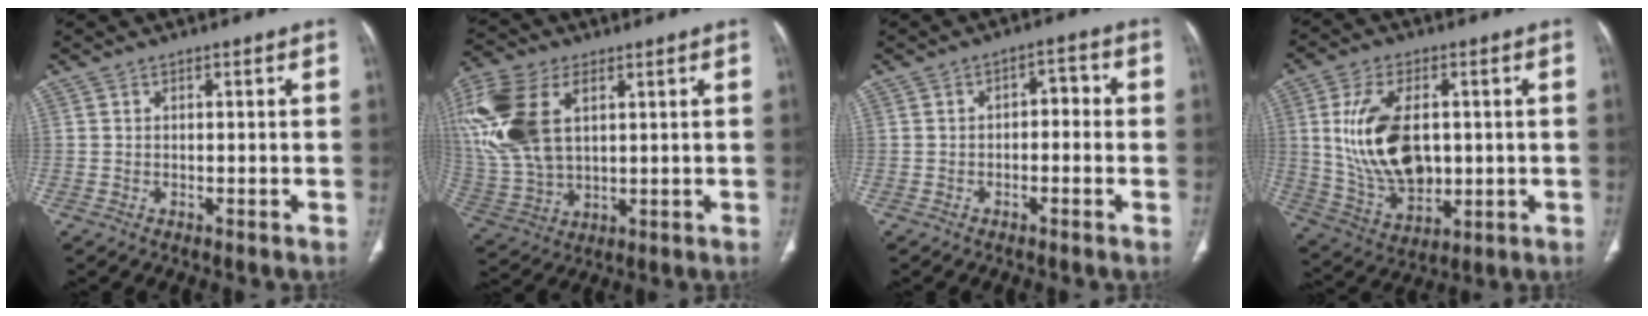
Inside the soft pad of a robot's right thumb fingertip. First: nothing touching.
{"total": 20.9, "force": [6.3, 12.4, 15.6], "torque": [-0.373, -0.005, 0.126]}
{"total": 3.7, "force": [-0.5, 2.2, 3.0], "torque": [-0.027, 0.023, -0.016]}
{"total": 16.1, "force": [1.8, 9.6, 12.7], "torque": [-0.223, -0.010, 0.048]}